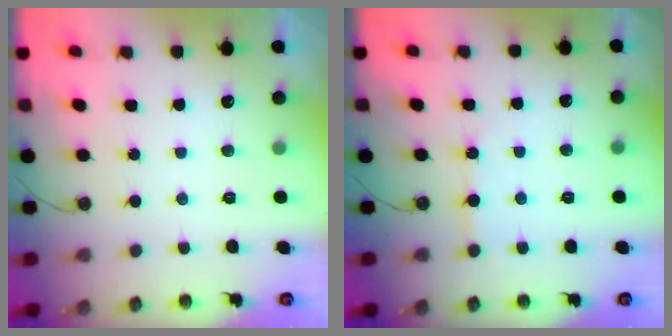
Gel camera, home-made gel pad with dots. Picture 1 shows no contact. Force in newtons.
{"total": 3.4, "press": 3.3, "slide": 0.6}